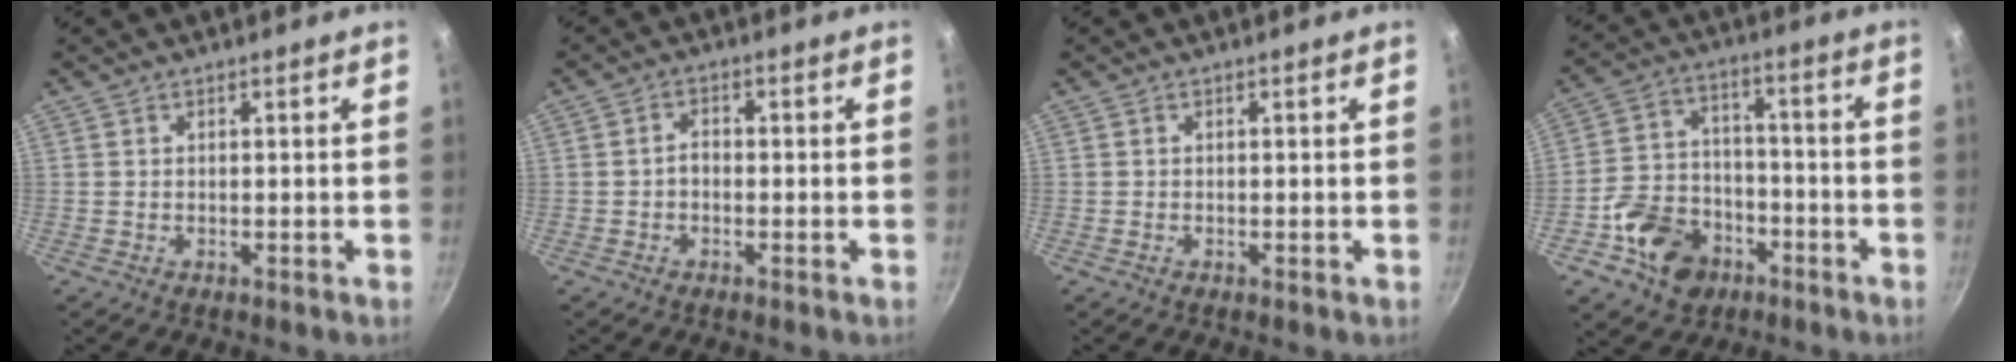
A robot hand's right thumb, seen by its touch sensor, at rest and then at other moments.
{"total": 2.3, "force": [-0.6, 1.7, 1.5], "torque": [-0.017, 0.015, -0.013]}
{"total": 0.0}
{"total": 13.4, "force": [-6.1, 10.2, 6.1], "torque": [-0.084, 0.053, -0.101]}